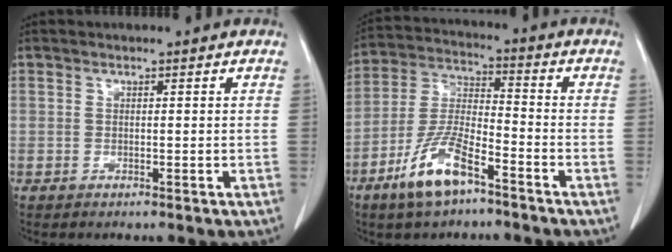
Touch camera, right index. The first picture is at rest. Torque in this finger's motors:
{"motor_torque": [1.23, -0.90, 0.26, 0.13]}